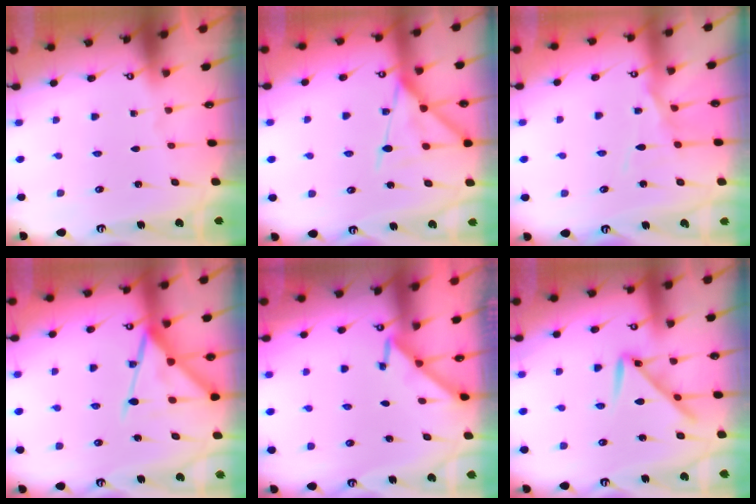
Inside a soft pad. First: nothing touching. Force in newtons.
{"total": 14.8, "press": 14.8, "slide": 1.3}
{"total": 9.6, "press": 9.6, "slide": 0.9}
{"total": 14.9, "press": 14.9, "slide": 1.2}
{"total": 3.3, "press": 3.2, "slide": 0.6}
{"total": 10.3, "press": 10.3, "slide": 0.4}